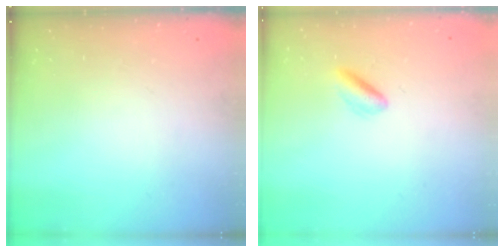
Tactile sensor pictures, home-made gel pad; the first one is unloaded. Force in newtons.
{"total": 3.1, "press": 2.9, "slide": 0.9}